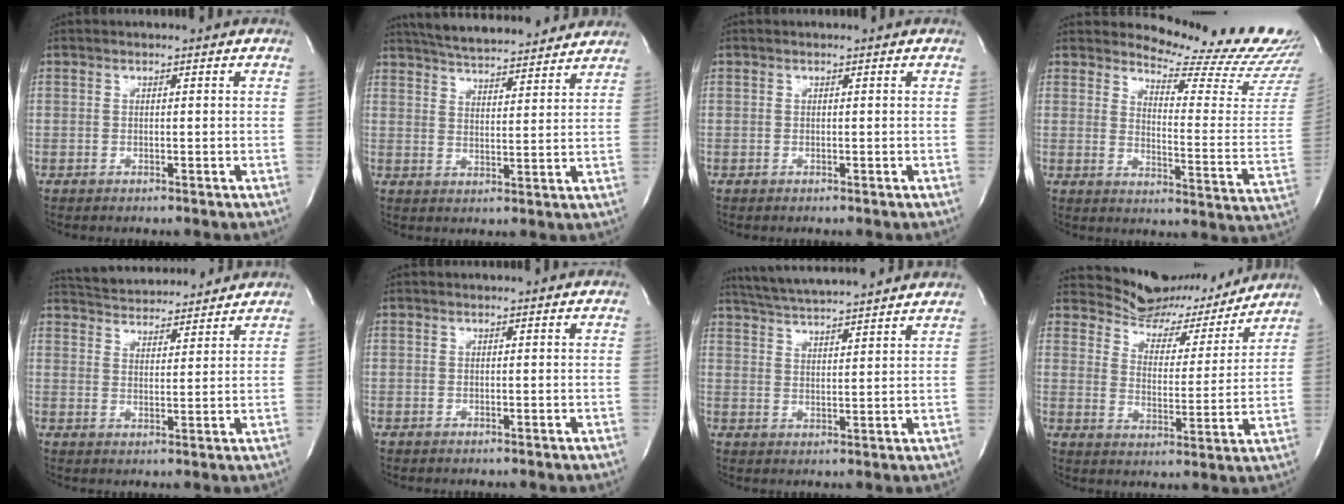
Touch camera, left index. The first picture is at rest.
{"total": 17.5, "force": [16.1, 2.9, 6.2], "torque": [-0.104, 0.020, 0.228]}
{"total": 0.0}
{"total": 16.8, "force": [16.3, 0.2, 4.0], "torque": [-0.059, -0.138, 0.184]}
{"total": 13.7, "force": [12.9, 2.7, 3.6], "torque": [-0.060, 0.021, 0.191]}
{"total": 0.0}
{"total": 15.0, "force": [13.7, 0.6, 6.0], "torque": [-0.113, 0.024, 0.202]}
{"total": 13.1, "force": [12.5, 3.7, 1.1], "torque": [-0.007, -0.021, 0.173]}